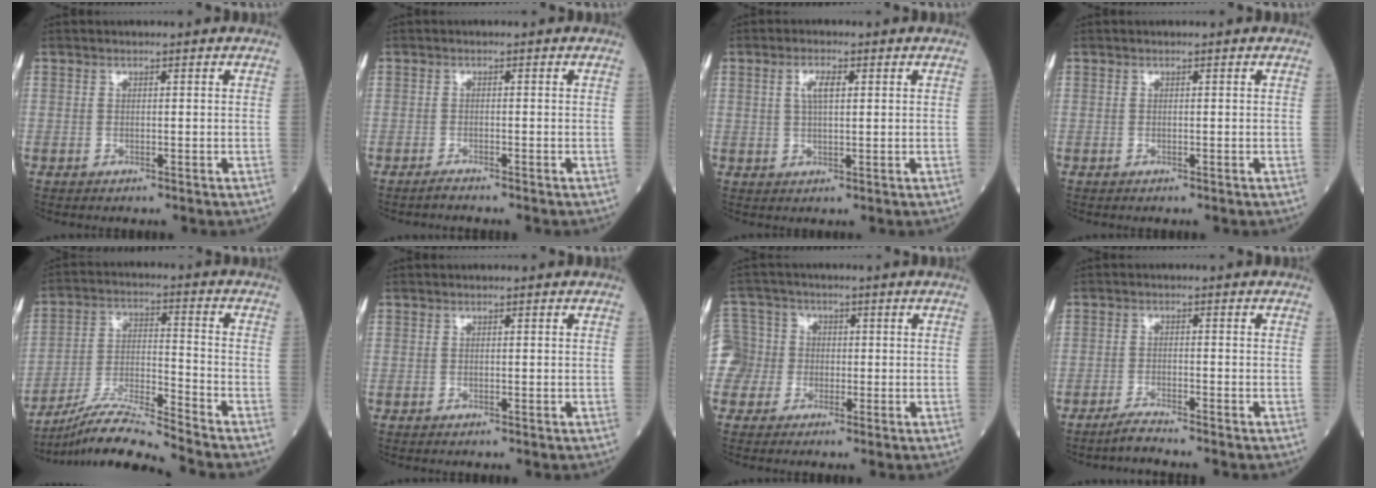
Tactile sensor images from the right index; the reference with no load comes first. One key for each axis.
{"total": 1.3, "fx": -1.3, "fy": -0.2, "fz": 0.3, "tx": -0.012, "ty": 0.000, "tz": -0.021}
{"total": 3.2, "fx": 1.1, "fy": 1.0, "fz": 2.9, "tx": -0.061, "ty": 0.004, "tz": 0.022}
{"total": 0.0}
{"total": 11.2, "fx": -10.2, "fy": -1.7, "fz": 4.4, "tx": -0.083, "ty": -0.007, "tz": -0.187}
{"total": 0.0}
{"total": 7.0, "fx": -1.6, "fy": 6.8, "fz": 0.1, "tx": -0.012, "ty": 0.031, "tz": -0.029}
{"total": 2.6, "fx": -2.5, "fy": -0.6, "fz": 0.6, "tx": -0.021, "ty": -0.009, "tz": -0.049}